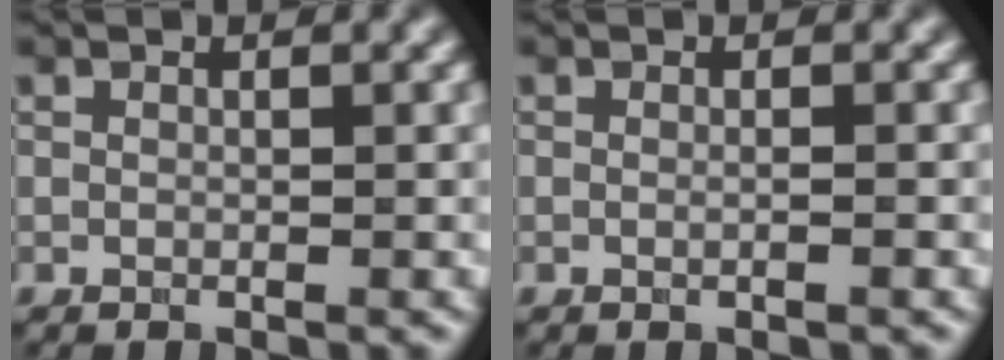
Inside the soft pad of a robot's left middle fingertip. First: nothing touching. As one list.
[{"total": 1.4, "force": [0.1, 0.6, 1.2], "torque": [-0.002, -0.012, -0.008]}]